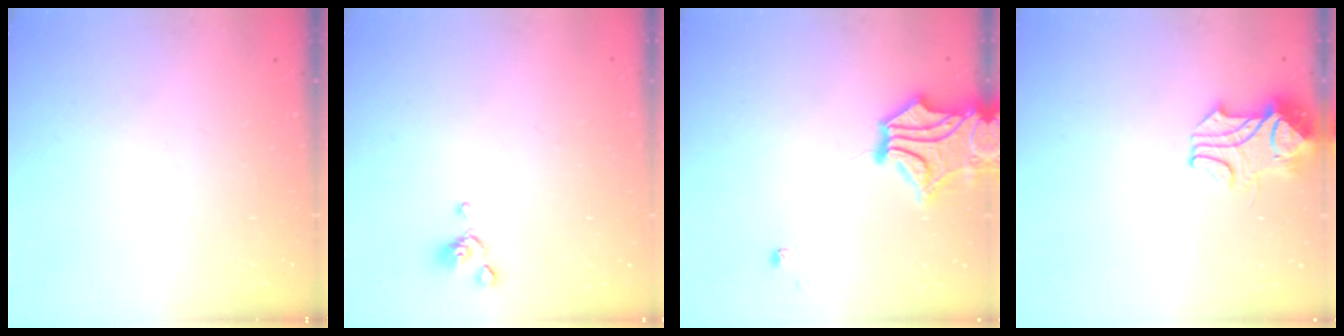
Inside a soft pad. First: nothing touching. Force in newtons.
{"total": 0.0}
{"total": 5.9, "press": 5.5, "slide": 2.2}
{"total": 2.4, "press": 2.2, "slide": 1.0}